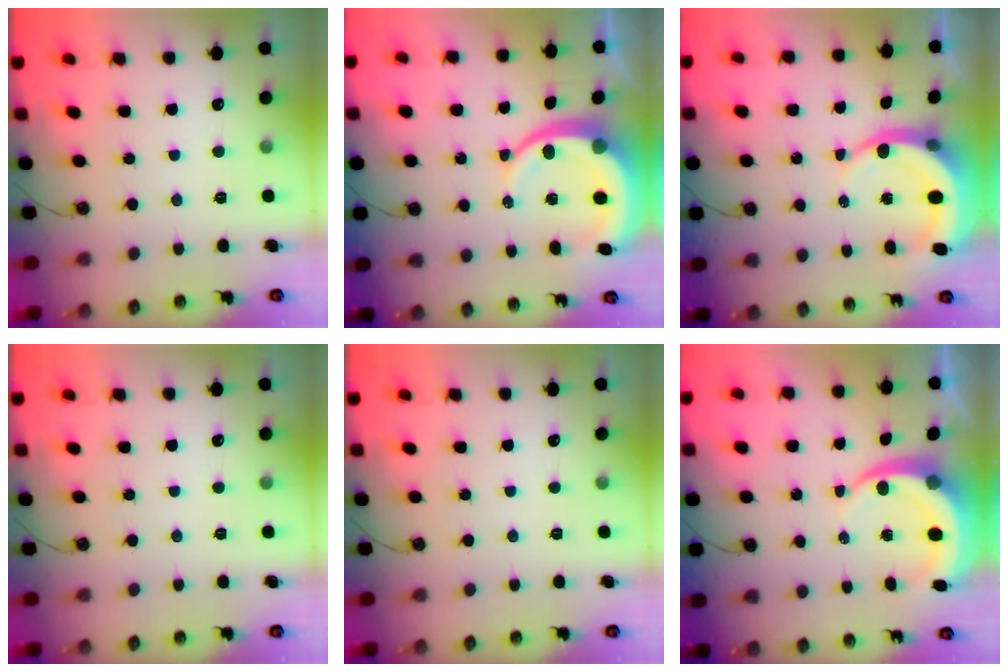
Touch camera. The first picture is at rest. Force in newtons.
{"total": 11.0, "press": 10.9, "slide": 1.4}
{"total": 8.3, "press": 8.1, "slide": 1.6}
{"total": 0.0}
{"total": 0.0}
{"total": 7.7, "press": 7.7, "slide": 0.9}